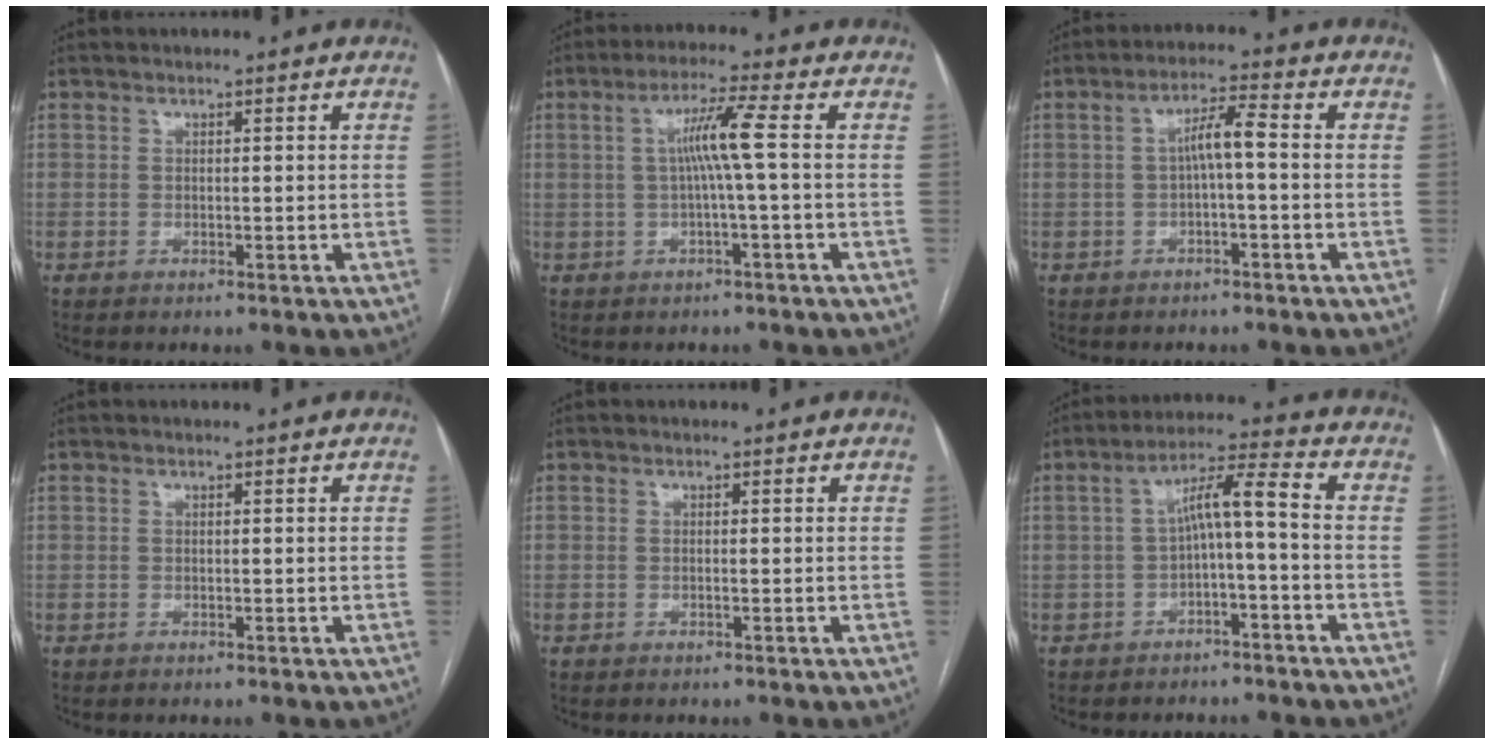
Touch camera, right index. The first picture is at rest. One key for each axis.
{"total": 5.9, "fx": 0.3, "fy": -0.9, "fz": 5.9, "tx": -0.106, "ty": 0.011, "tz": 0.009}
{"total": 4.6, "fx": -0.2, "fy": 0.5, "fz": 4.6, "tx": -0.080, "ty": 0.017, "tz": -0.001}
{"total": 0.0}
{"total": 0.0}
{"total": 6.8, "fx": -1.0, "fy": 0.8, "fz": 6.7, "tx": -0.116, "ty": 0.034, "tz": -0.014}